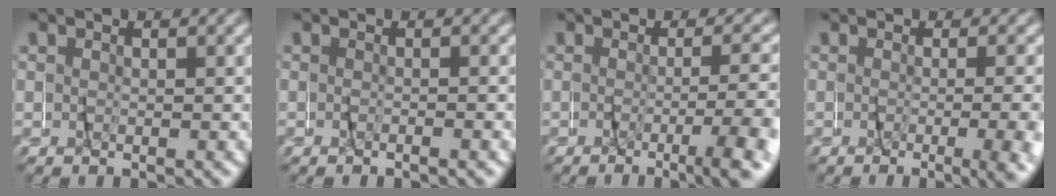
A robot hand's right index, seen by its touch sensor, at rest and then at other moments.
{"total": 0.7, "force": [-0.4, -0.1, 0.6], "torque": [-0.021, -0.001, -0.008]}
{"total": 4.5, "force": [-2.9, -0.9, 3.3], "torque": [-0.036, -0.007, -0.044]}
{"total": 4.3, "force": [-1.9, -0.2, 3.9], "torque": [-0.044, -0.013, -0.025]}